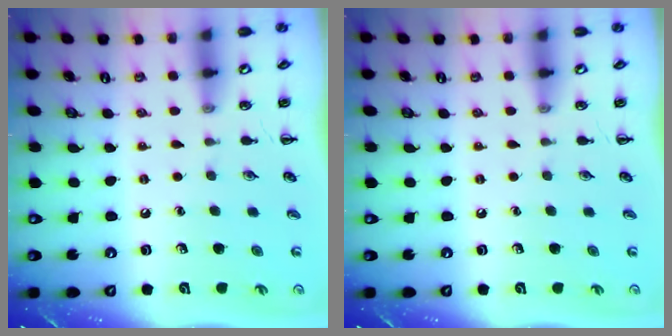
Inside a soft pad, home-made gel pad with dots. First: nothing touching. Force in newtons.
{"total": 0.0}